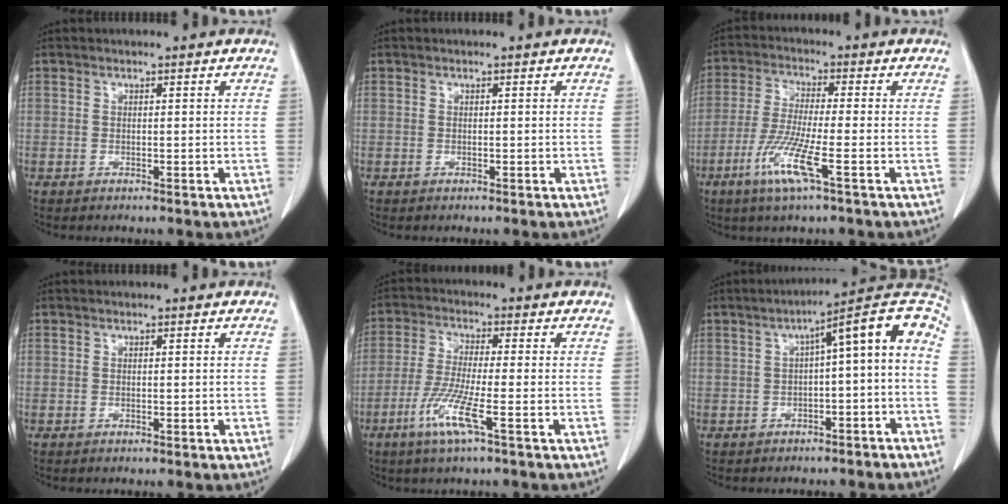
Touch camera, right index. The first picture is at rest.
{"total": 0.0}
{"total": 8.6, "force": [-3.9, -0.1, 7.6], "torque": [-0.158, -0.020, -0.080]}
{"total": 0.0}
{"total": 7.5, "force": [-3.5, -0.2, 6.7], "torque": [-0.139, -0.018, -0.072]}
{"total": 11.3, "force": [-1.0, 1.9, 11.1], "torque": [-0.152, 0.045, -0.015]}